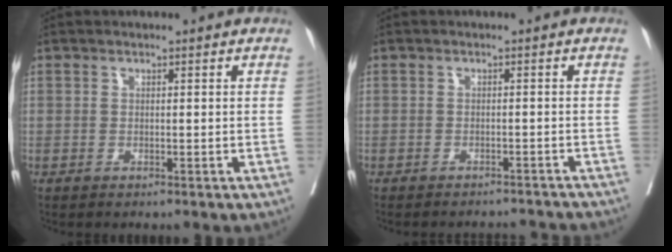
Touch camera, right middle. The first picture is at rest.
{"total": 6.9, "force": [-6.8, 0.8, 0.8], "torque": [-0.004, 0.006, -0.075]}